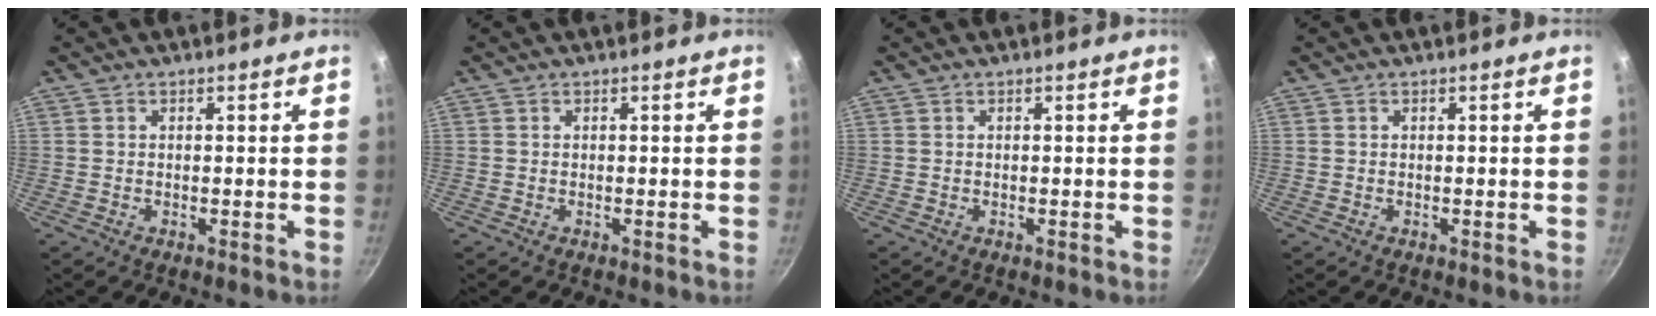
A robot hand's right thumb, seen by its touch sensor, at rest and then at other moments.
{"total": 0.0}
{"total": 0.0}
{"total": 0.0}